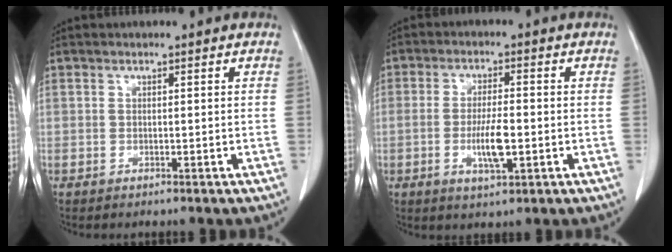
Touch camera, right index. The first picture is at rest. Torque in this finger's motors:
{"motor_torque": [1.67, -0.18, 0.65, 0.13]}